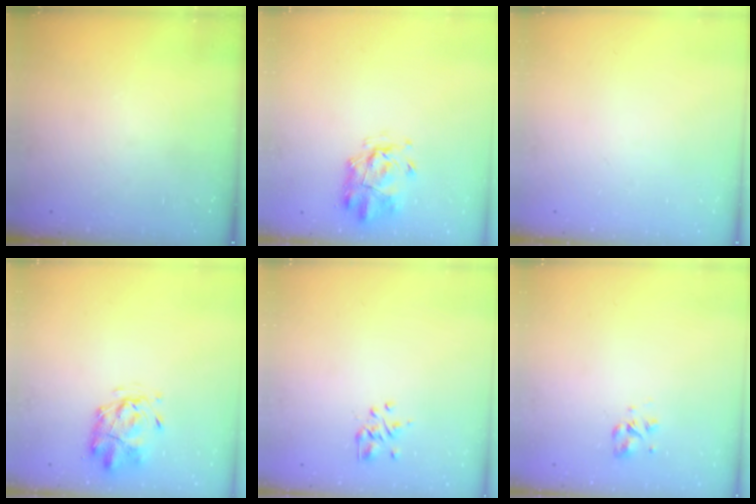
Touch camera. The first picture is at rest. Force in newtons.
{"total": 3.3, "press": 3.0, "slide": 1.5}
{"total": 0.0}
{"total": 2.4, "press": 2.3, "slide": 0.5}
{"total": 1.9, "press": 1.7, "slide": 0.9}
{"total": 2.6, "press": 2.4, "slide": 1.0}